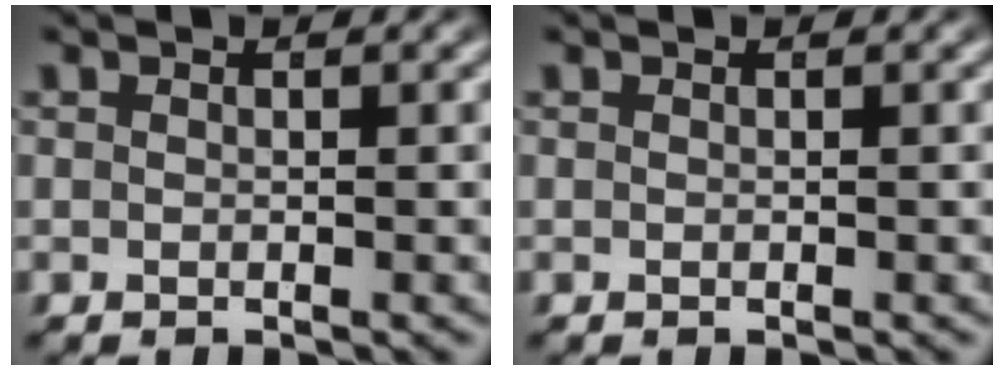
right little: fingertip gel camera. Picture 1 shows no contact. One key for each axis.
{"total": 0.0}